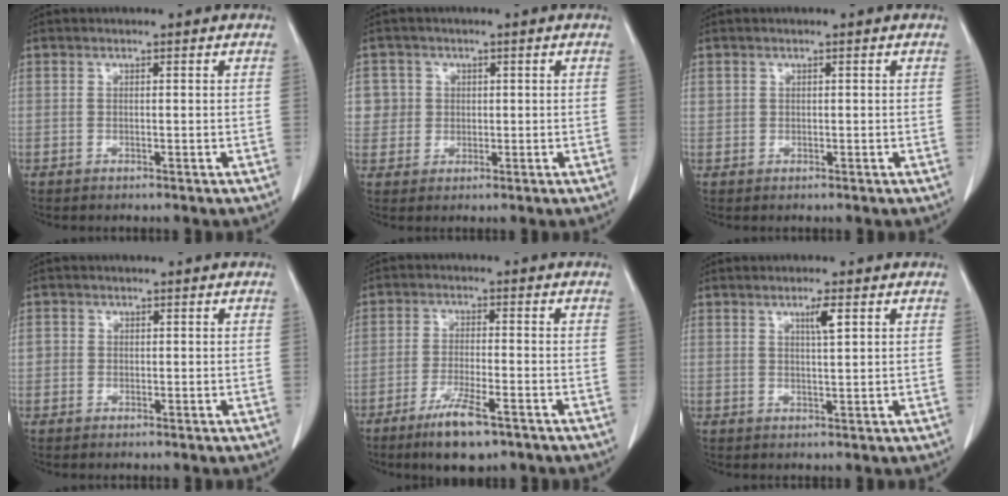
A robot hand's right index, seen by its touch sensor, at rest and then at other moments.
{"total": 4.3, "force": [0.9, 4.2, -0.1], "torque": [0.019, 0.008, 0.018]}
{"total": 0.9, "force": [0.3, 0.8, 0.1], "torque": [0.009, 0.007, 0.004]}
{"total": 1.4, "force": [0.0, 1.3, 0.2], "torque": [0.005, 0.005, -0.001]}
{"total": 7.5, "force": [-4.9, 1.3, 5.6], "torque": [-0.105, -0.014, -0.081]}
{"total": 2.6, "force": [1.2, 0.0, 2.3], "torque": [-0.042, -0.003, 0.021]}